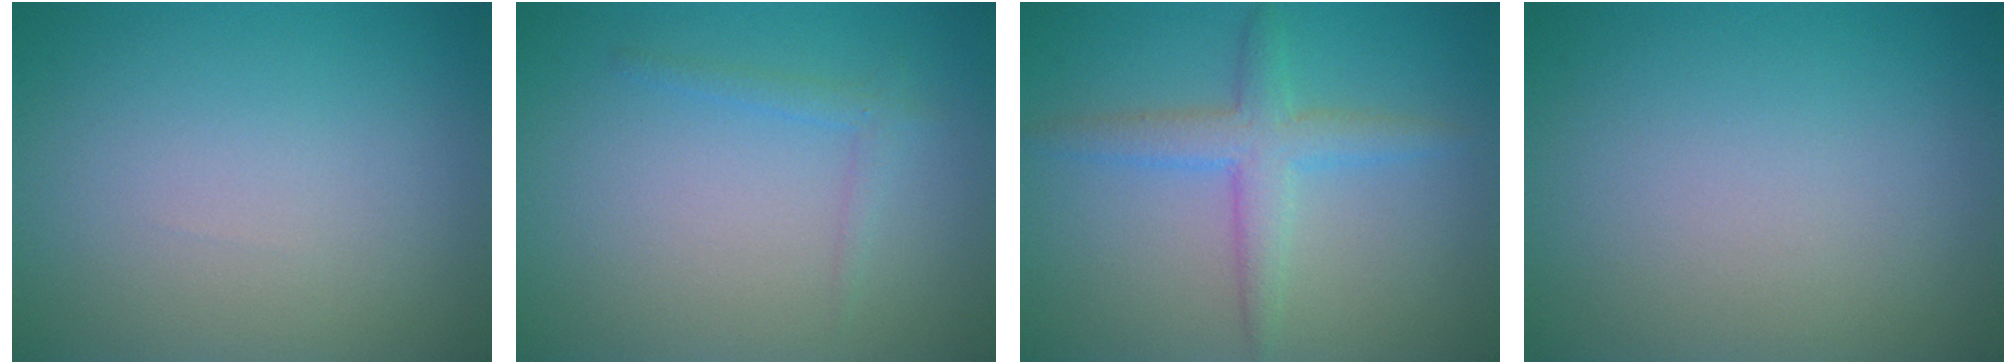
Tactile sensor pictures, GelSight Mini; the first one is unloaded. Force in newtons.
{"total": 1.2, "press": 1.2, "slide": 0.1}
{"total": 3.3, "press": 3.3, "slide": 0.1}
{"total": 0.0}